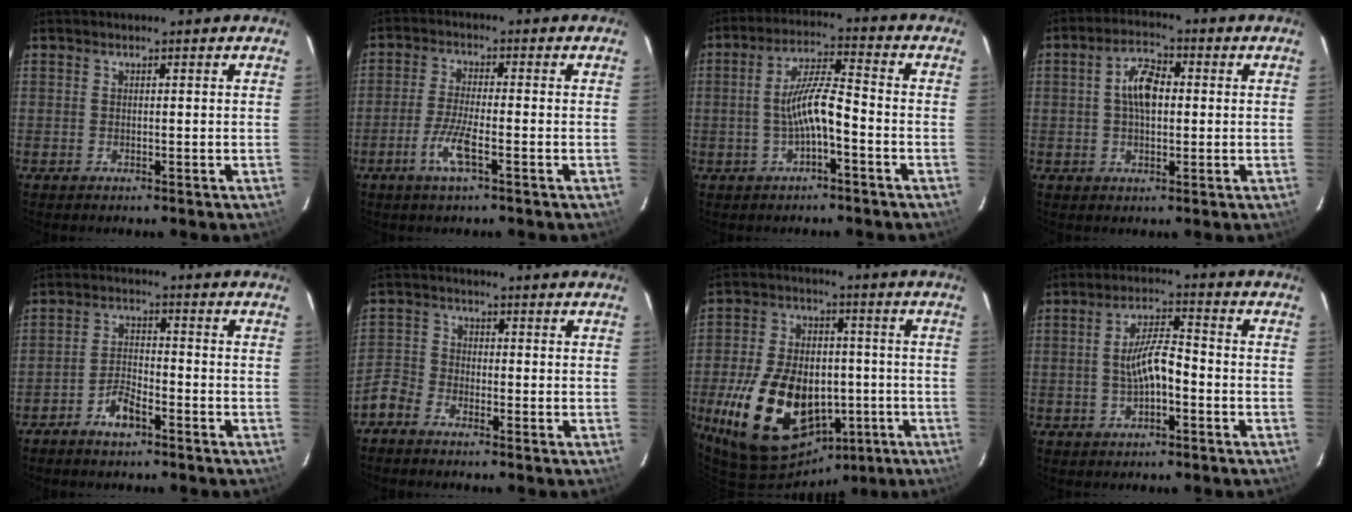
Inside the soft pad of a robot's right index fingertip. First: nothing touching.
{"total": 5.7, "force": [-2.8, 0.7, 5.0], "torque": [-0.111, -0.005, -0.058]}
{"total": 7.4, "force": [-2.3, 1.3, 6.9], "torque": [-0.139, 0.011, -0.038]}
{"total": 6.4, "force": [0.5, 3.5, 5.3], "torque": [-0.100, 0.018, 0.009]}
{"total": 4.7, "force": [-3.5, 1.8, 2.6], "torque": [-0.063, 0.008, -0.066]}
{"total": 3.9, "force": [-3.1, 2.3, 0.8], "torque": [-0.018, 0.009, -0.073]}
{"total": 20.9, "force": [-6.8, 13.6, 14.4], "torque": [-0.298, 0.009, -0.087]}
{"total": 6.8, "force": [-1.7, 2.3, 6.2], "torque": [-0.118, 0.013, -0.025]}